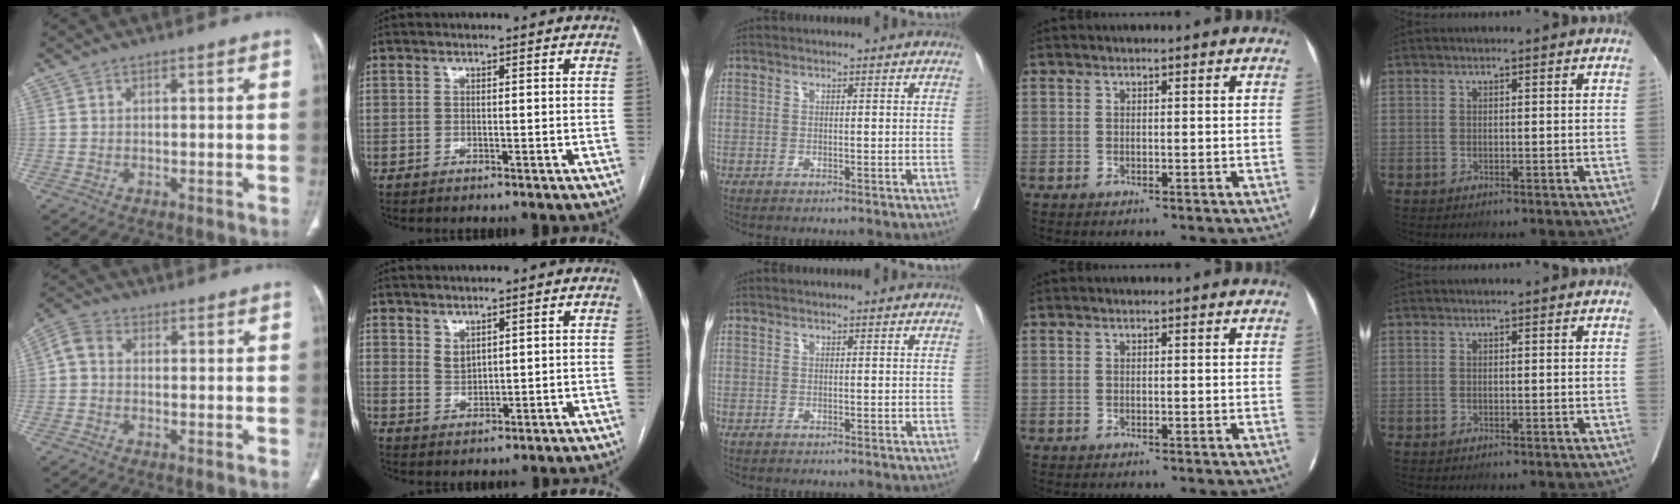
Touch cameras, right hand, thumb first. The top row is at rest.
{"thumb": {"total": 4.0, "force": [0.0, 3.1, 2.6], "torque": [-0.046, 0.013, -0.013]}, "index": {"total": 2.3, "force": [1.6, 1.1, 1.2], "torque": [-0.025, -0.004, 0.041]}}